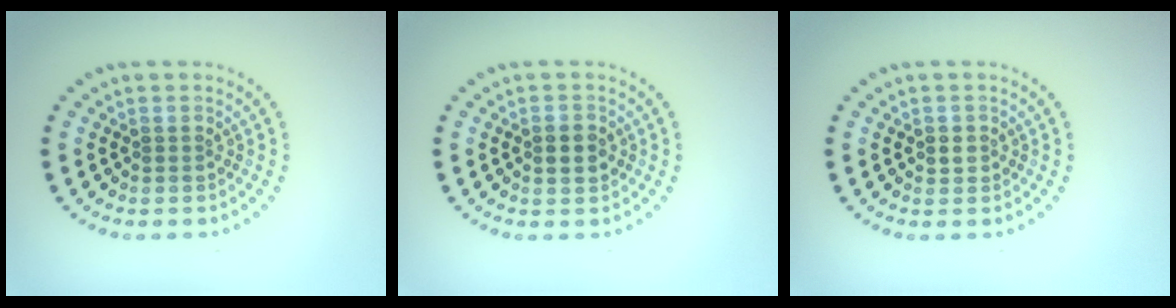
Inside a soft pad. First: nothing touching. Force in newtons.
{"total": 1.7, "press": 1.7, "slide": 0.1}
{"total": 1.0, "press": 1.0, "slide": 0.3}